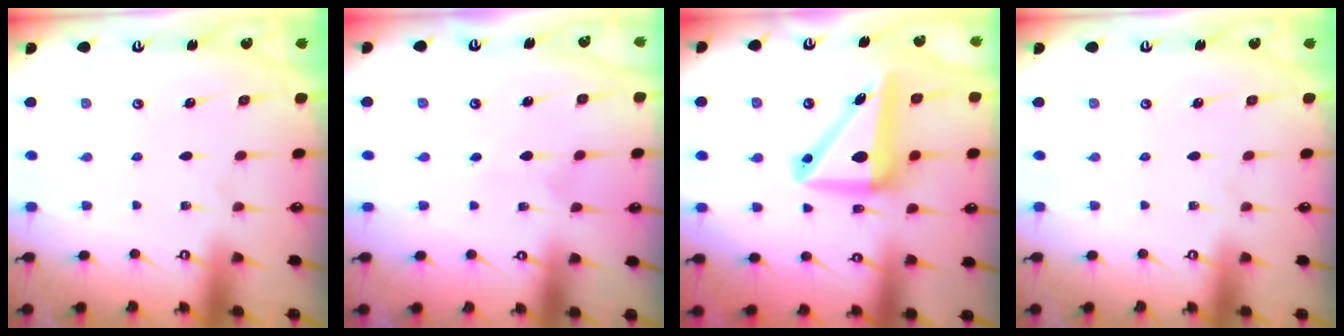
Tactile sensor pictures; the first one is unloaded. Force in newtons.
{"total": 4.6, "press": 4.6, "slide": 0.4}
{"total": 12.1, "press": 11.8, "slide": 2.6}
{"total": 0.0}